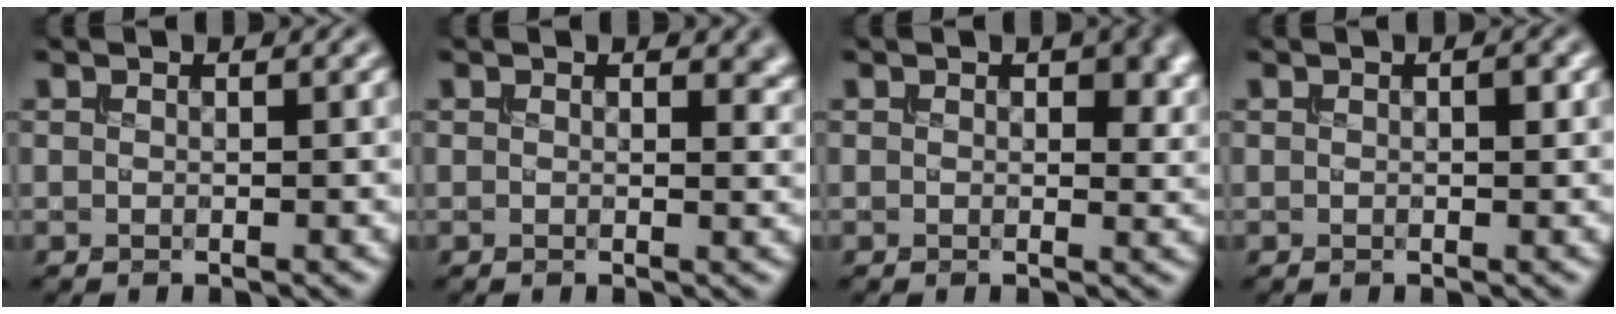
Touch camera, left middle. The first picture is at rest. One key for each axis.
{"total": 1.7, "fx": 0.8, "fy": 1.1, "fz": 1.0, "tx": -0.013, "ty": -0.005, "tz": 0.012}
{"total": 3.3, "fx": 1.1, "fy": 2.0, "fz": 2.4, "tx": -0.027, "ty": -0.003, "tz": 0.015}
{"total": 0.8, "fx": 0.1, "fy": 0.3, "fz": 0.7, "tx": -0.011, "ty": 0.000, "tz": 0.002}